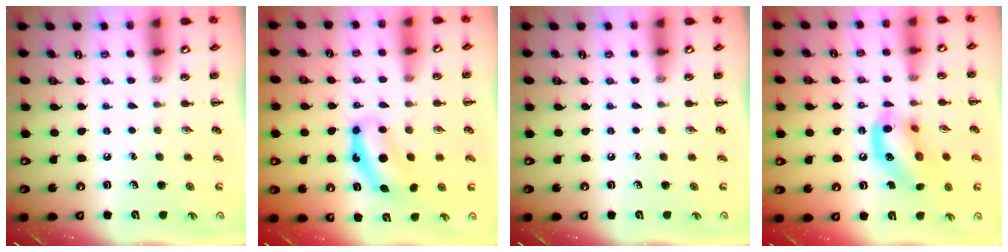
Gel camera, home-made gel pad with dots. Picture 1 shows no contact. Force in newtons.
{"total": 7.4, "press": 7.4, "slide": 0.2}
{"total": 0.0}
{"total": 14.2, "press": 13.9, "slide": 2.4}